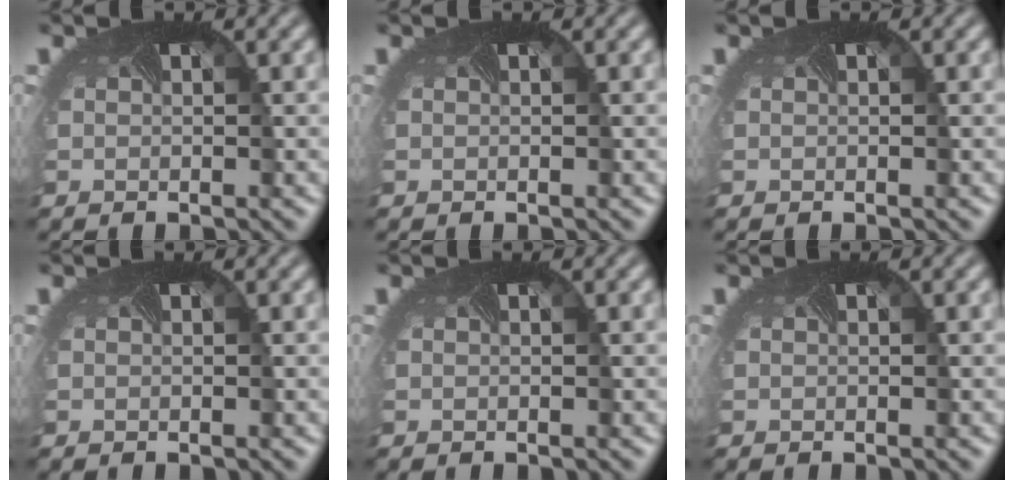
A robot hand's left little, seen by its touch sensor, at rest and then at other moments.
{"total": 0.0}
{"total": 0.0}
{"total": 0.0}
{"total": 0.0}
{"total": 0.0}